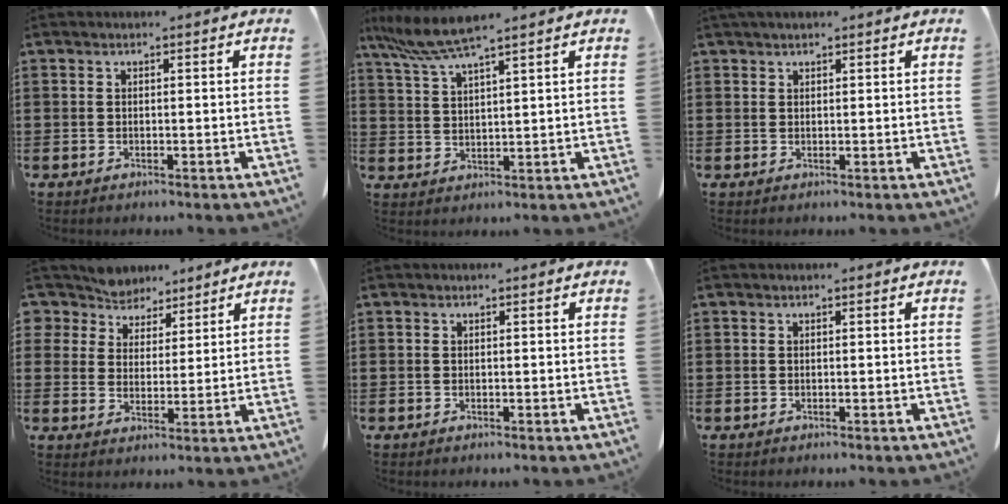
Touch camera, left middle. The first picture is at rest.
{"total": 6.6, "force": [5.2, 0.2, 4.0], "torque": [-0.102, -0.021, 0.091]}
{"total": 1.1, "force": [0.9, 0.4, 0.4], "torque": [-0.010, 0.000, 0.018]}
{"total": 6.3, "force": [5.8, 2.4, -0.2], "torque": [-0.032, -0.030, 0.111]}
{"total": 0.0}
{"total": 0.0}